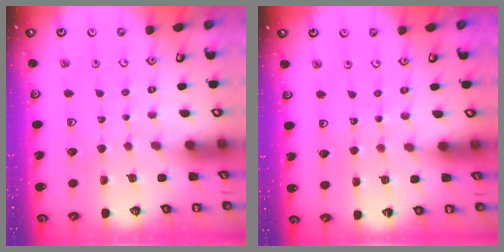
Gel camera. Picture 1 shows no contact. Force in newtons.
{"total": 4.2, "press": 4.1, "slide": 0.4}